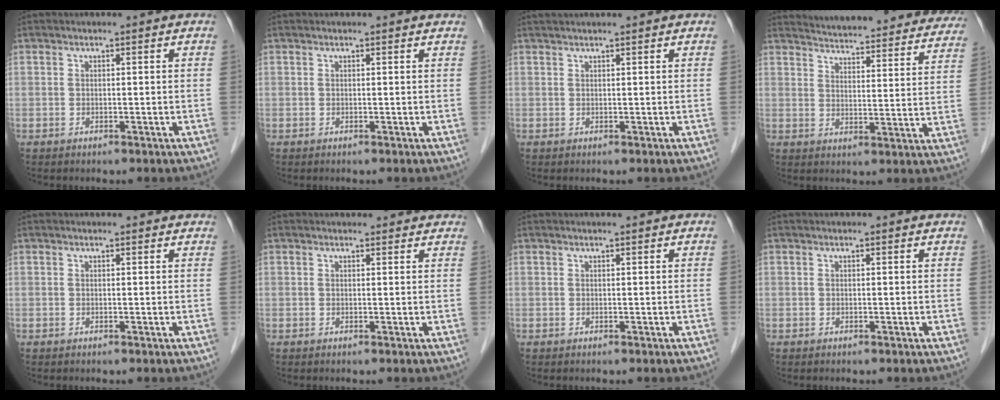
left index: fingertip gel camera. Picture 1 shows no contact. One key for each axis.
{"total": 1.6, "fx": 1.5, "fy": 0.2, "fz": 0.3, "tx": -0.013, "ty": 0.016, "tz": 0.014}
{"total": 3.4, "fx": 3.0, "fy": 0.0, "fz": 1.5, "tx": -0.015, "ty": 0.033, "tz": 0.047}
{"total": 28.0, "fx": 26.4, "fy": 4.7, "fz": 8.1, "tx": -0.117, "ty": -0.057, "tz": 0.312}
{"total": 2.6, "fx": 2.5, "fy": 0.5, "fz": 0.5, "tx": -0.012, "ty": 0.016, "tz": 0.022}
{"total": 3.8, "fx": 3.6, "fy": 1.2, "fz": 0.6, "tx": -0.003, "ty": 0.015, "tz": 0.033}
{"total": 1.0, "fx": 0.8, "fy": 0.0, "fz": 0.5, "tx": -0.010, "ty": 0.005, "tz": 0.015}
{"total": 0.9, "fx": 0.8, "fy": 0.1, "fz": 0.2, "tx": -0.007, "ty": 0.016, "tz": 0.011}